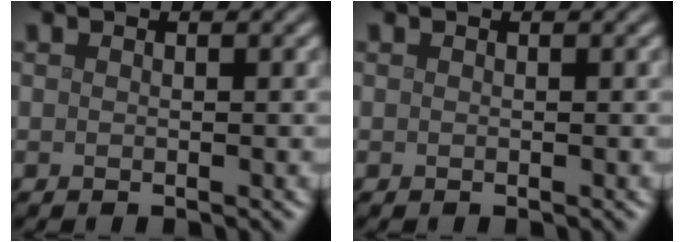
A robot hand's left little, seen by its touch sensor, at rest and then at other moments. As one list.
[{"total": 0.0}]